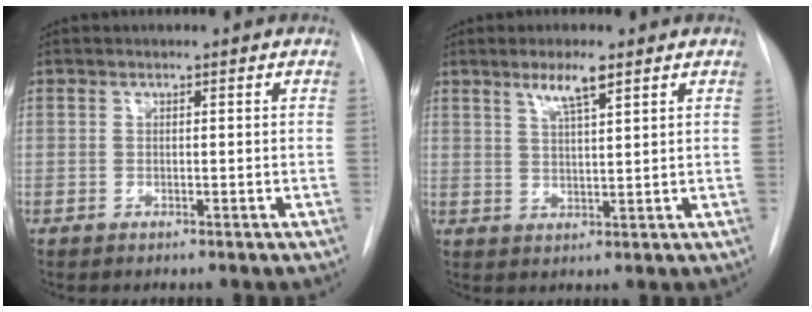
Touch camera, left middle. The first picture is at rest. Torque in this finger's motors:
{"motor_torque": [0.36, -0.31, 0.08, 0.08]}